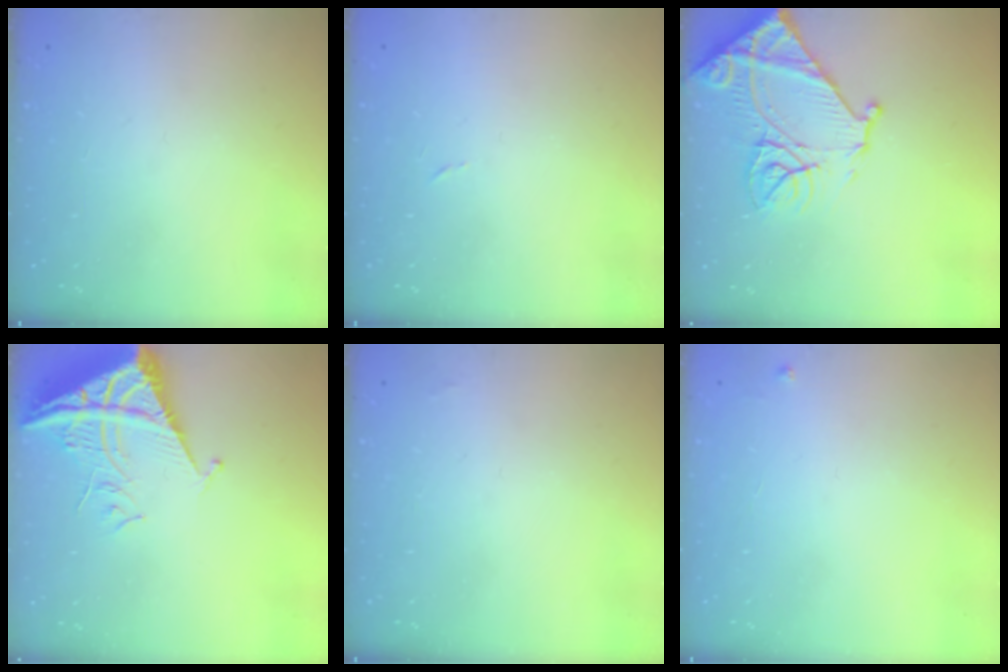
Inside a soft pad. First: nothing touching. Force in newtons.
{"total": 2.4, "press": 2.4, "slide": 0.4}
{"total": 17.7, "press": 17.6, "slide": 1.9}
{"total": 8.5, "press": 8.5, "slide": 0.8}
{"total": 1.3, "press": 1.3, "slide": 0.2}
{"total": 3.1, "press": 3.1, "slide": 0.5}